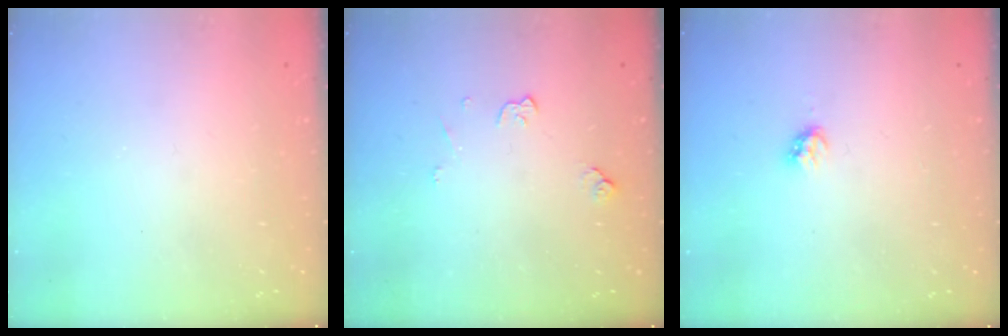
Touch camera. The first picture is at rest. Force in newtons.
{"total": 4.8, "press": 4.7, "slide": 0.7}
{"total": 2.8, "press": 2.8, "slide": 0.2}